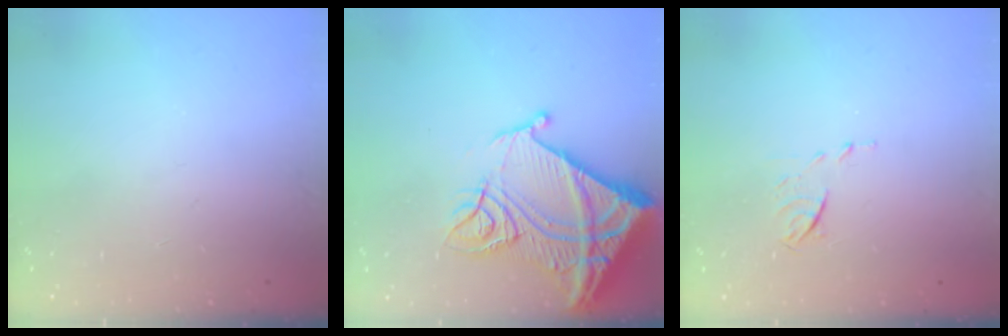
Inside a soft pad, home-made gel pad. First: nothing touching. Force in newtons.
{"total": 18.9, "press": 18.7, "slide": 2.3}
{"total": 5.5, "press": 5.5, "slide": 0.8}